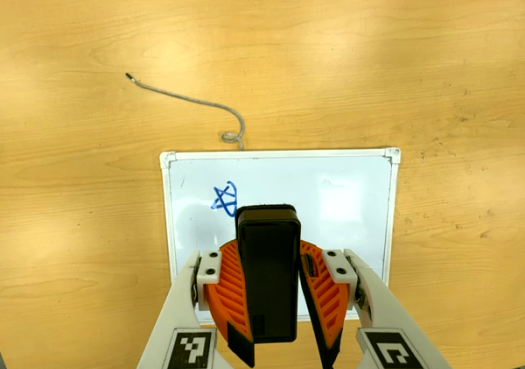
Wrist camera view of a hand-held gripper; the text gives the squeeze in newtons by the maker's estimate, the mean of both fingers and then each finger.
{"total": 11.3, "left": 10.2, "right": 12.3}